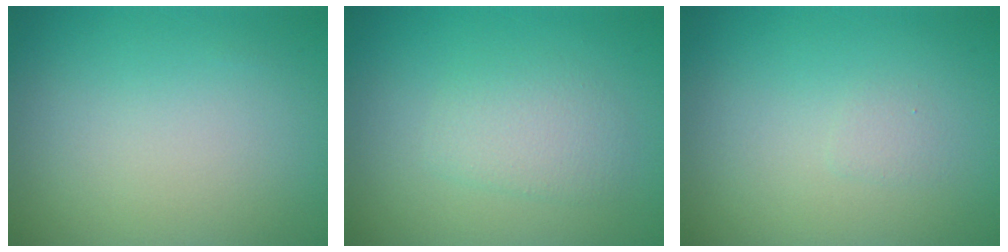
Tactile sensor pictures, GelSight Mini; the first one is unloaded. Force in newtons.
{"total": 2.3, "press": 2.3, "slide": 0.1}
{"total": 0.6, "press": 0.6, "slide": 0.1}